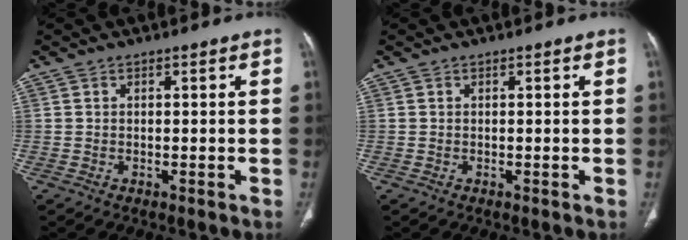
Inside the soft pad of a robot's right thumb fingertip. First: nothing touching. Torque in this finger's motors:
{"motor_torque": [0.08, 0.09, 0.00, 0.00, 0.00]}